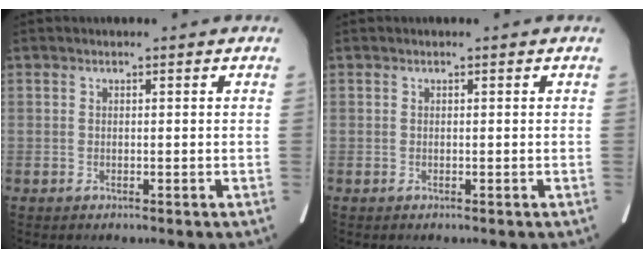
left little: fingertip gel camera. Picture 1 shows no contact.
{"total": 0.0}